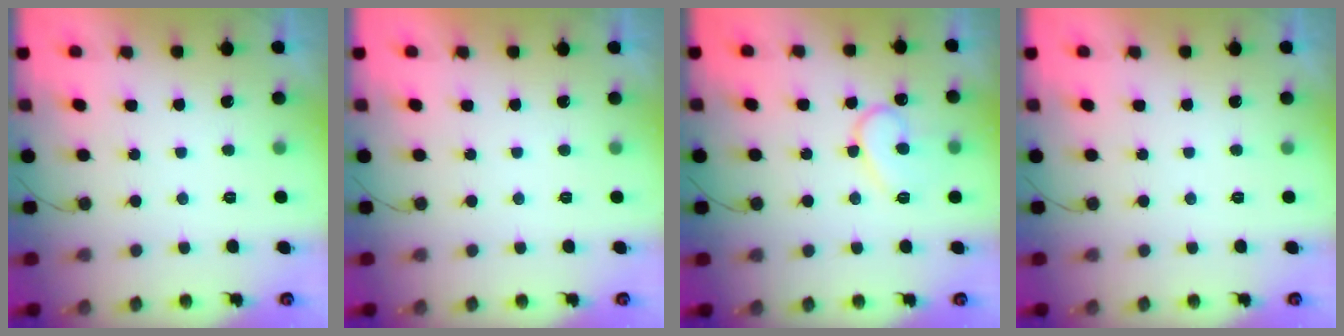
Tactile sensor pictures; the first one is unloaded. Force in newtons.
{"total": 1.8, "press": 1.8, "slide": 0.1}
{"total": 11.2, "press": 11.1, "slide": 0.9}
{"total": 0.0}